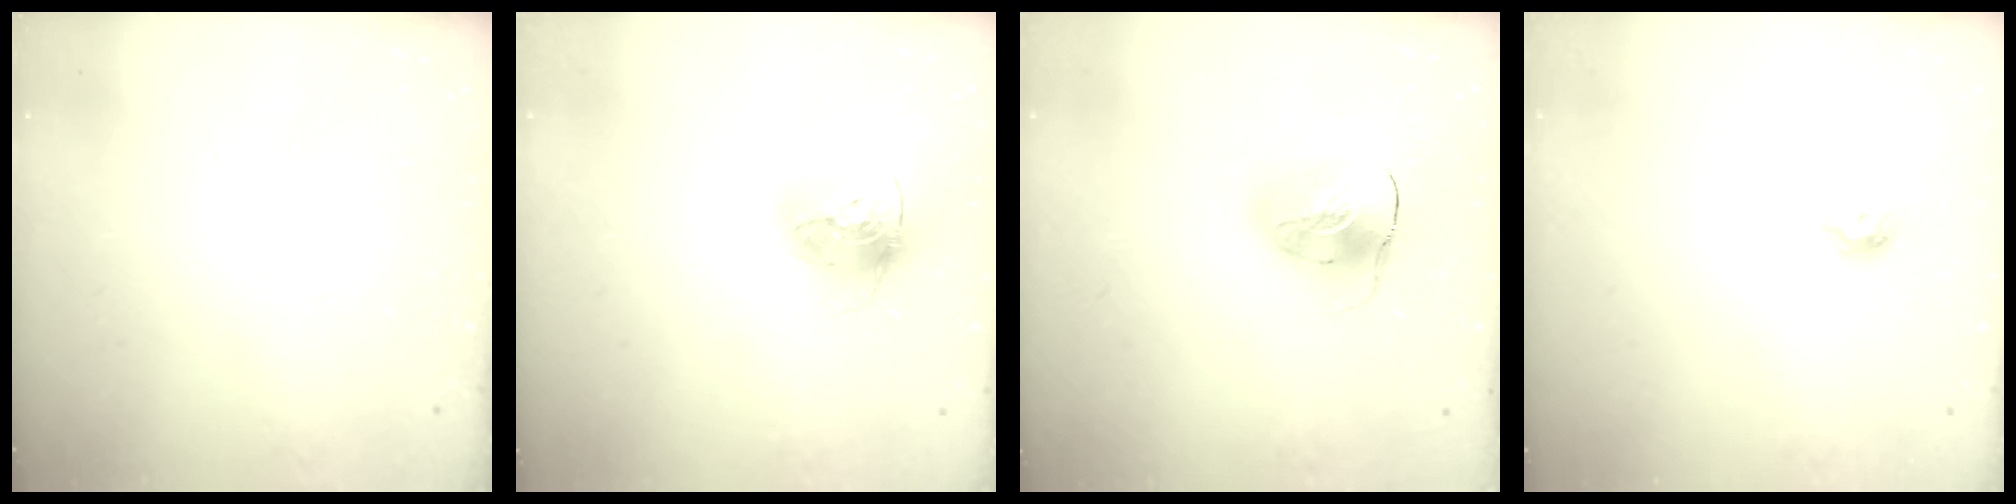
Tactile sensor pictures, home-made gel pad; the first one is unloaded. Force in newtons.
{"total": 15.9, "press": 15.8, "slide": 1.4}
{"total": 11.5, "press": 11.4, "slide": 1.5}
{"total": 5.6, "press": 5.5, "slide": 0.9}